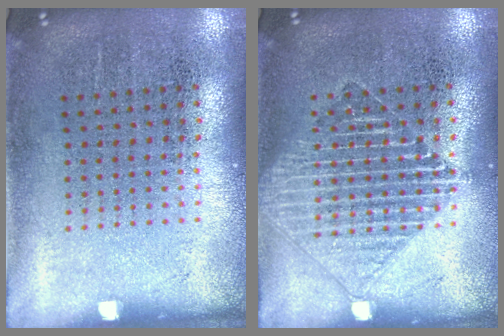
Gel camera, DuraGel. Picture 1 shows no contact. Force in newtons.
{"total": 1.5, "press": 1.5, "slide": 0.3}